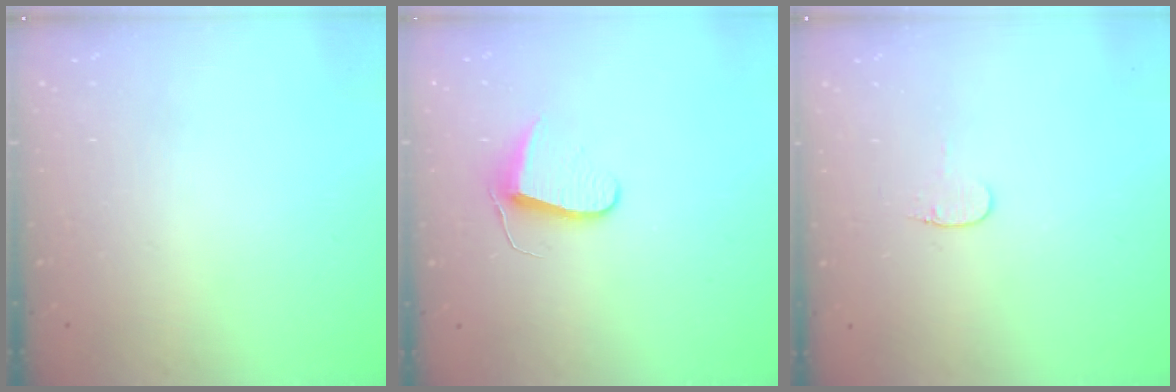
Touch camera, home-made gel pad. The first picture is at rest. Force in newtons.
{"total": 7.0, "press": 7.0, "slide": 0.6}
{"total": 3.4, "press": 3.3, "slide": 0.4}